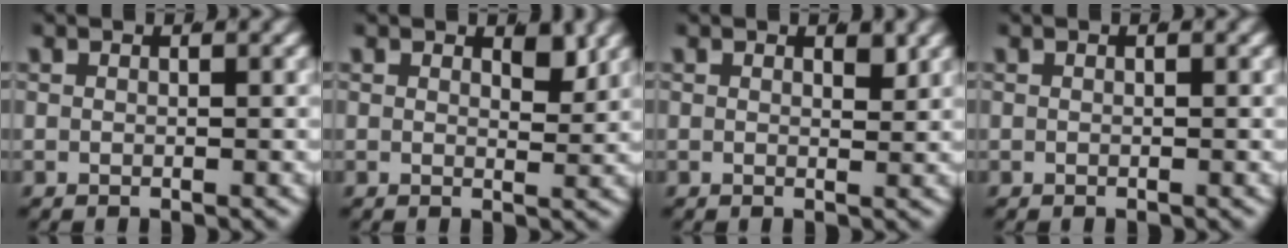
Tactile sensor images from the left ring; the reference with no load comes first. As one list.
[{"total": 1.7, "force": [1.2, 0.4, 1.1], "torque": [-0.015, -0.013, 0.024]}, {"total": 0.8, "force": [0.6, 0.1, 0.5], "torque": [-0.003, -0.009, 0.013]}, {"total": 0.0}]